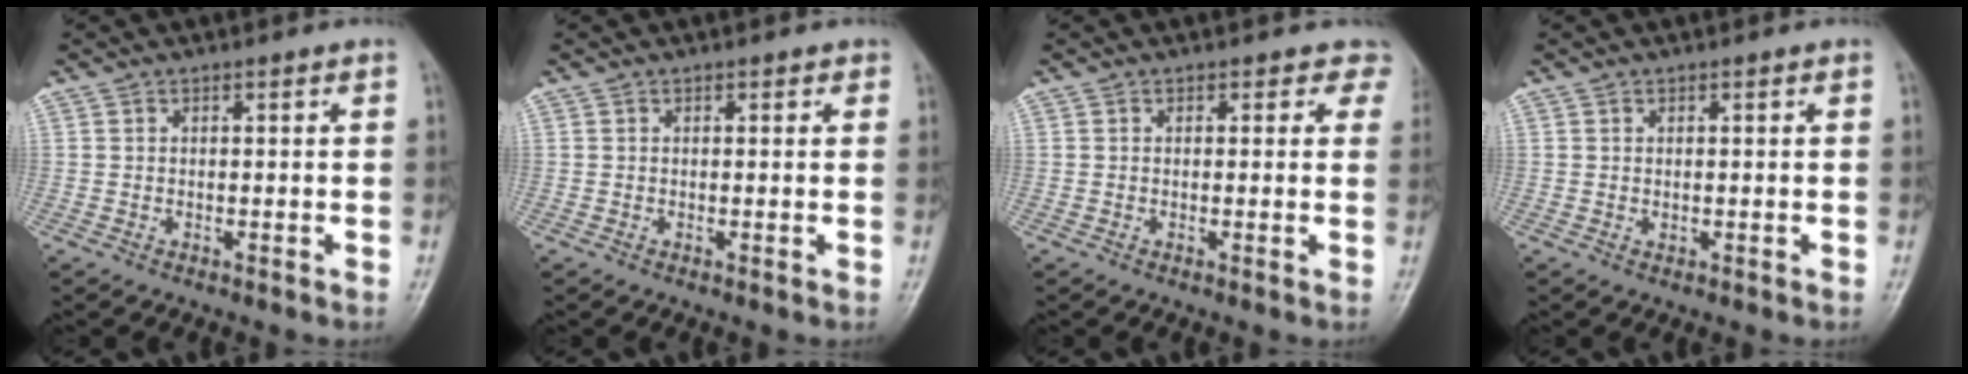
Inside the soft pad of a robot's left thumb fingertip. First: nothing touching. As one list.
[{"total": 1.0, "force": [0.5, 0.7, 0.5], "torque": [0.007, 0.000, 0.001]}, {"total": 3.1, "force": [2.2, 2.1, 0.6], "torque": [0.029, -0.008, 0.002]}, {"total": 0.6, "force": [0.2, 0.5, 0.4], "torque": [-0.003, -0.001, 0.003]}]